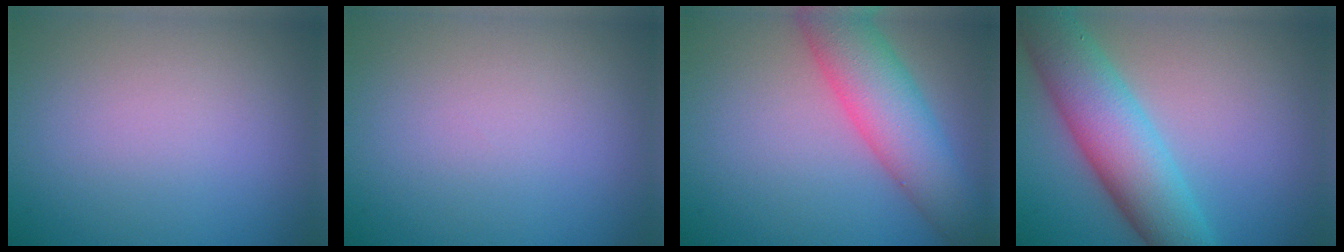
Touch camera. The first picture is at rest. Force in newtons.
{"total": 0.0}
{"total": 7.5, "press": 7.5, "slide": 0.3}
{"total": 8.3, "press": 8.3, "slide": 0.1}